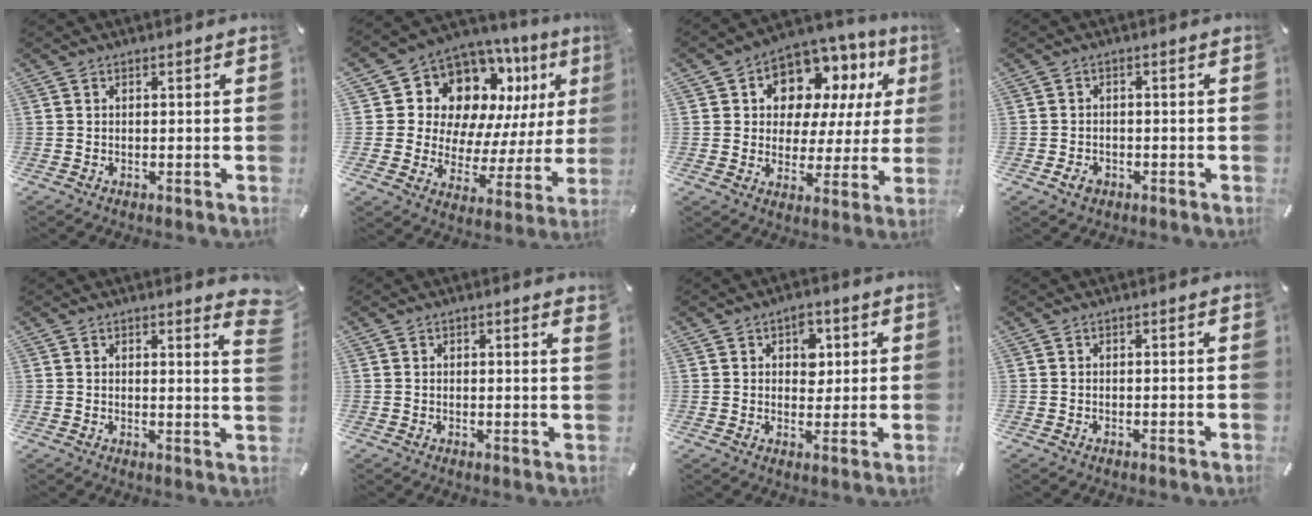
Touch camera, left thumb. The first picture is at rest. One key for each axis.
{"total": 13.3, "fx": 7.7, "fy": 9.5, "fz": 5.2, "tx": -0.082, "ty": -0.083, "tz": 0.140}
{"total": 11.2, "fx": 6.5, "fy": 8.2, "fz": 4.0, "tx": -0.078, "ty": -0.051, "tz": 0.123}
{"total": 2.7, "fx": -1.3, "fy": 2.0, "fz": 1.2, "tx": -0.029, "ty": 0.004, "tz": -0.028}
{"total": 3.3, "fx": 2.5, "fy": 0.8, "fz": 2.0, "tx": -0.023, "ty": -0.014, "tz": 0.041}
{"total": 1.2, "fx": 0.7, "fy": 0.1, "fz": 0.9, "tx": -0.010, "ty": -0.003, "tz": 0.011}
{"total": 5.1, "fx": 1.8, "fy": 3.9, "fz": 2.8, "tx": -0.016, "ty": -0.009, "tz": 0.020}
{"total": 0.0}